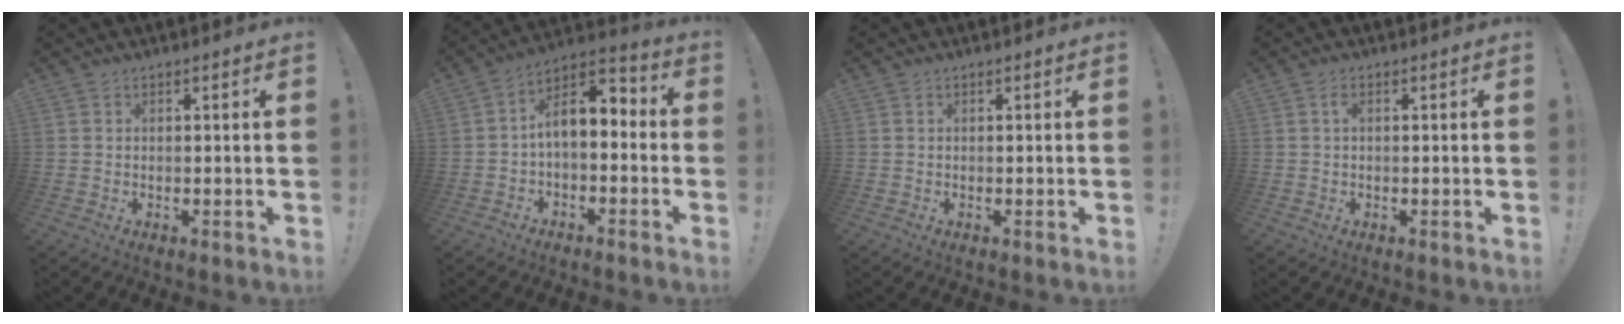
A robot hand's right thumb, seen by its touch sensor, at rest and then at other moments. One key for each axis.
{"total": 8.2, "fx": 0.6, "fy": 4.9, "fz": 6.6, "tx": -0.112, "ty": -0.001, "tz": 0.018}
{"total": 0.0}
{"total": 1.3, "fx": 0.1, "fy": 0.4, "fz": 1.2, "tx": -0.022, "ty": 0.002, "tz": -0.001}